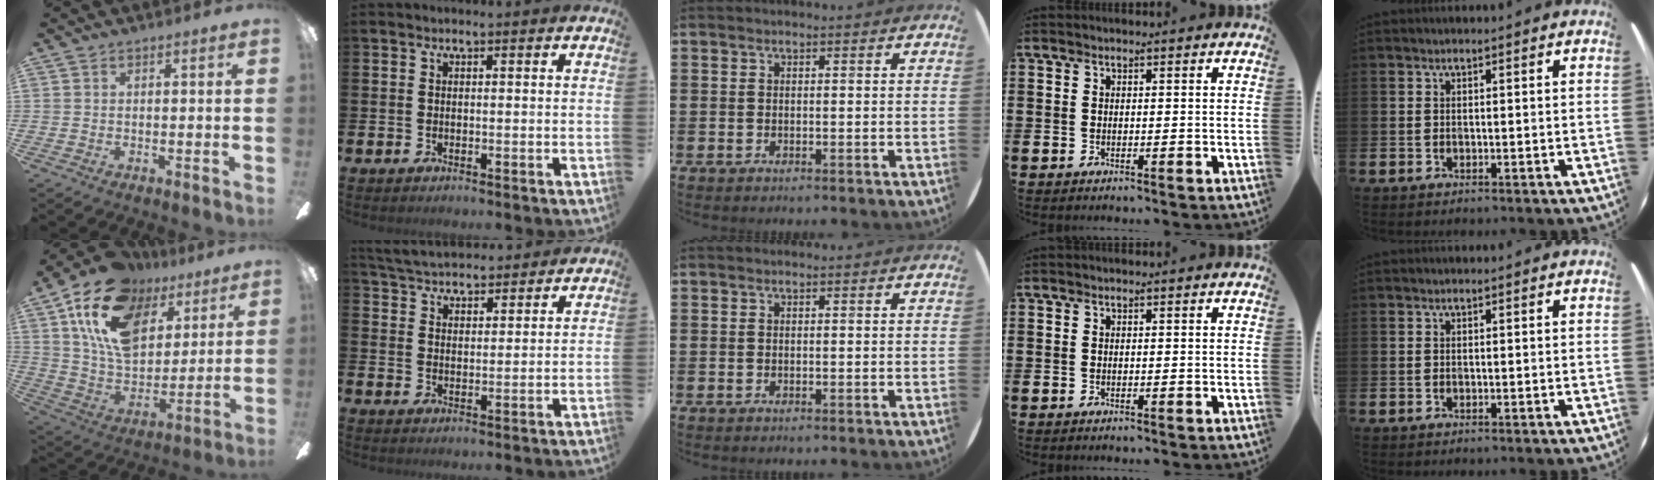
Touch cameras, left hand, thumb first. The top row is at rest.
{"thumb": {"total": 21.2, "force": [11.2, 13.1, 12.3], "torque": [-0.222, -0.043, 0.203]}, "index": {"total": 5.1, "force": [5.0, 1.0, 0.3], "torque": [-0.032, -0.025, 0.090]}}